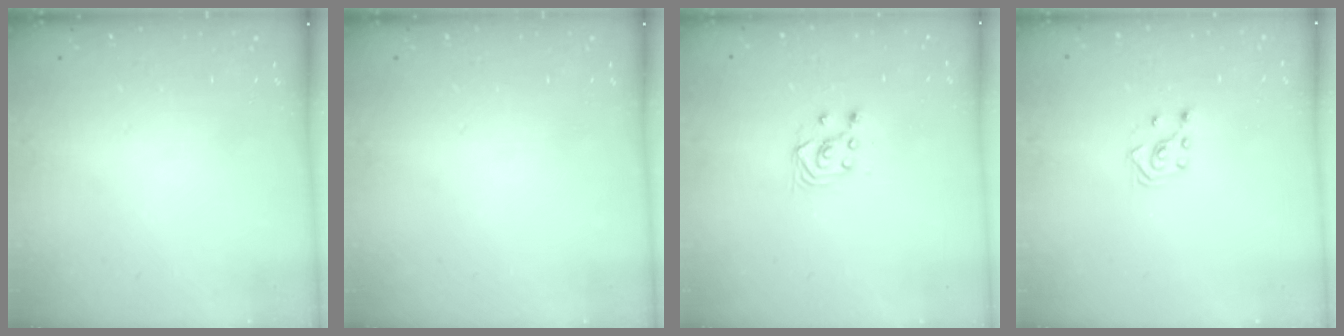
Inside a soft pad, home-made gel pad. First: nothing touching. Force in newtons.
{"total": 0.0}
{"total": 2.9, "press": 2.7, "slide": 1.0}
{"total": 3.1, "press": 3.0, "slide": 0.7}